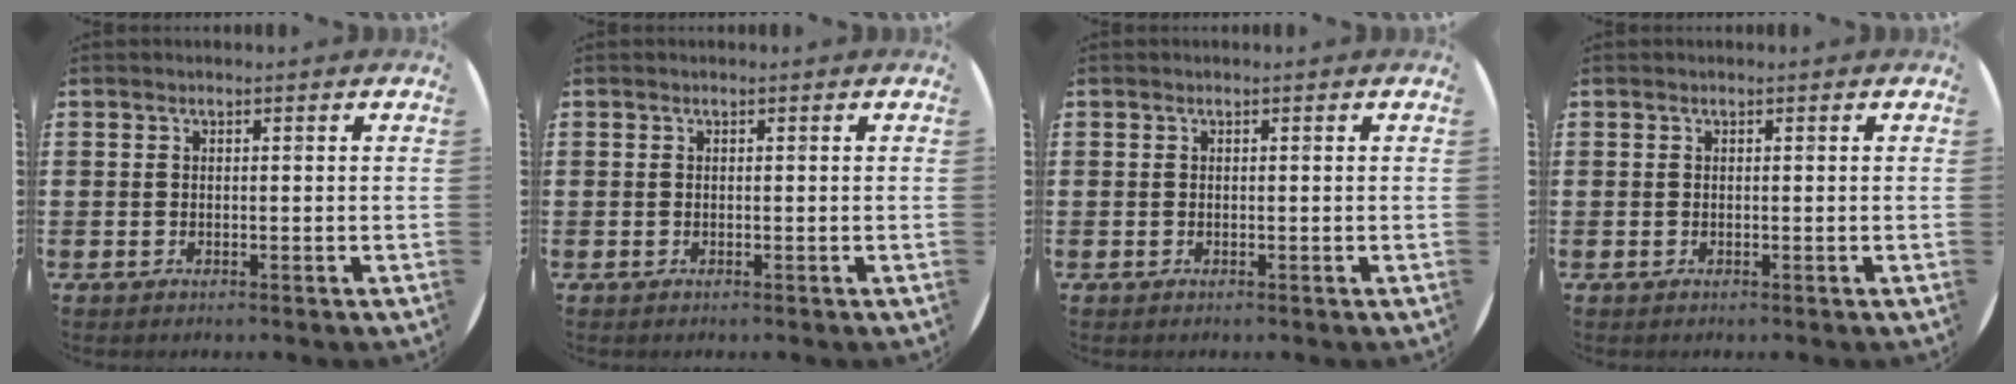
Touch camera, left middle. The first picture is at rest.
{"total": 0.0}
{"total": 0.0}
{"total": 0.0}